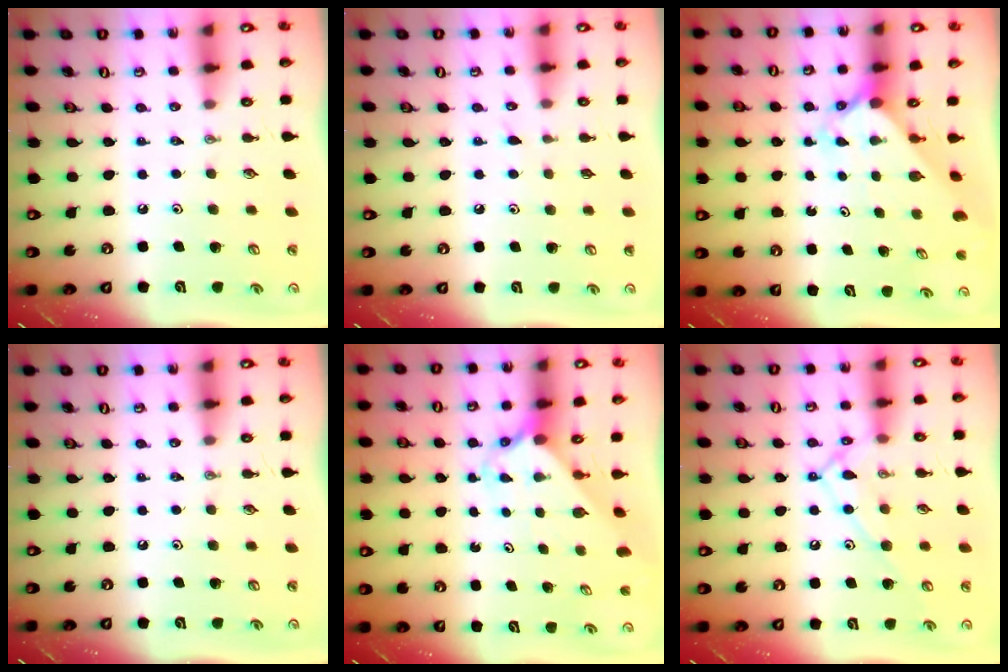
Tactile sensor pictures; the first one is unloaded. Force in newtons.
{"total": 5.8, "press": 5.8, "slide": 0.6}
{"total": 2.5, "press": 2.5, "slide": 0.3}
{"total": 0.0}
{"total": 2.4, "press": 2.4, "slide": 0.3}
{"total": 12.1, "press": 12.0, "slide": 0.9}